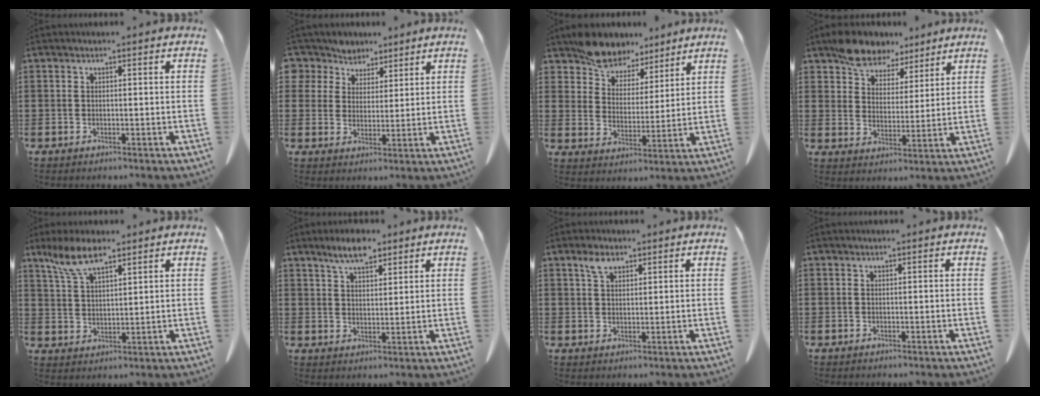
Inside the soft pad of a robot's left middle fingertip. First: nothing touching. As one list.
[{"total": 5.3, "force": [4.4, 3.0, -0.3], "torque": [-0.025, -0.016, 0.080]}, {"total": 7.7, "force": [7.0, 3.2, 0.8], "torque": [-0.043, -0.032, 0.134]}, {"total": 7.3, "force": [6.3, 3.5, 1.4], "torque": [-0.058, -0.011, 0.121]}, {"total": 7.0, "force": [4.8, 2.1, 4.6], "torque": [-0.102, 0.000, 0.088]}, {"total": 6.2, "force": [4.8, 2.2, 3.4], "torque": [-0.069, -0.005, 0.085]}, {"total": 3.1, "force": [1.9, 1.4, 1.9], "torque": [-0.044, 0.004, 0.036]}, {"total": 0.0}]